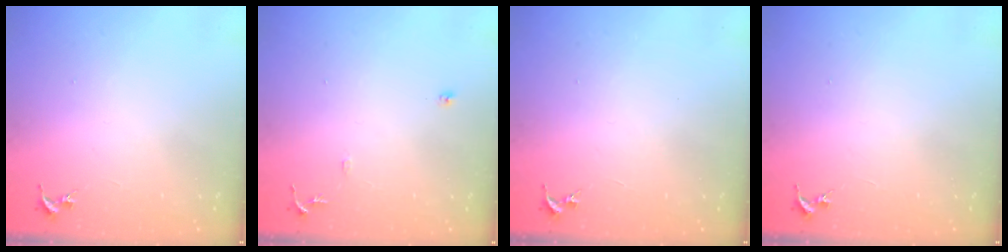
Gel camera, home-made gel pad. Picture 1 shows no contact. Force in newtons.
{"total": 8.0, "press": 8.0, "slide": 0.8}
{"total": 0.0}
{"total": 0.0}